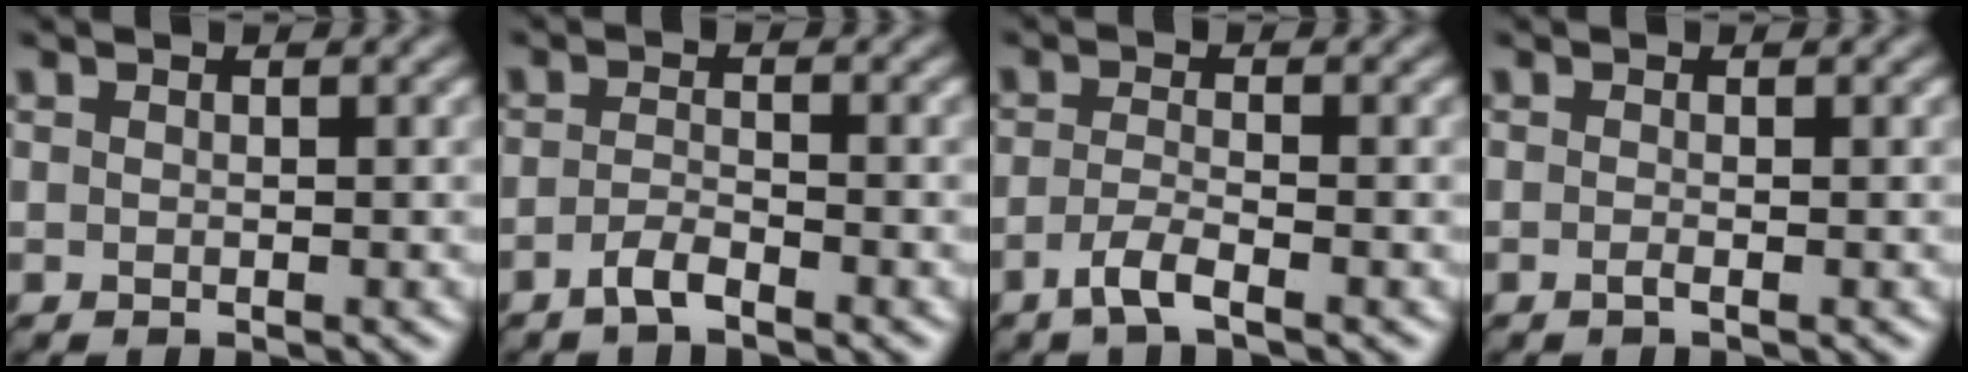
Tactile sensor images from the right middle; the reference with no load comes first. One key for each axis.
{"total": 1.8, "fx": -1.2, "fy": 0.4, "fz": 1.2, "tx": -0.026, "ty": 0.003, "tz": -0.028}
{"total": 2.4, "fx": -1.4, "fy": 0.5, "fz": 1.9, "tx": -0.040, "ty": -0.001, "tz": -0.036}
{"total": 0.7, "fx": -0.3, "fy": 0.2, "fz": 0.6, "tx": -0.012, "ty": -0.005, "tz": -0.007}